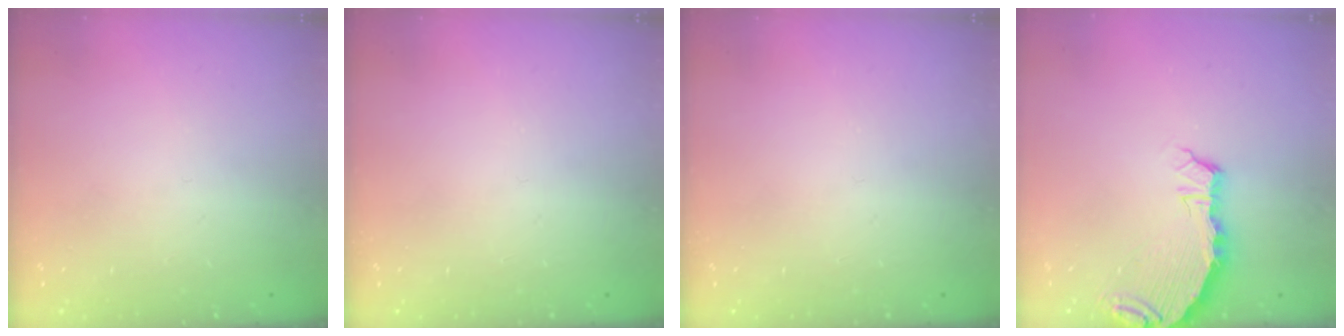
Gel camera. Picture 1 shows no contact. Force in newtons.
{"total": 0.0}
{"total": 0.0}
{"total": 5.5, "press": 5.3, "slide": 1.5}